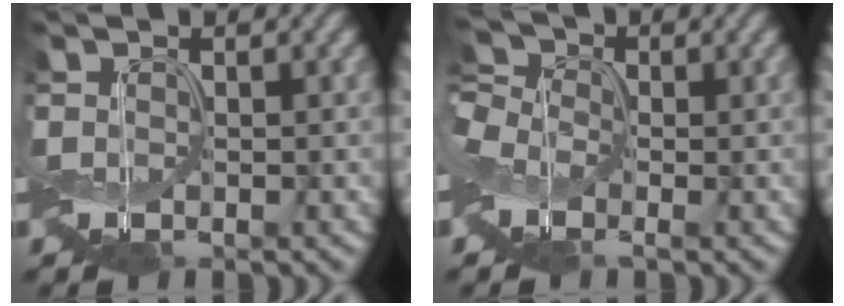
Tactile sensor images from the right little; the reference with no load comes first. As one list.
[{"total": 3.3, "force": [-1.4, 2.5, 1.6], "torque": [-0.050, 0.009, -0.034]}]